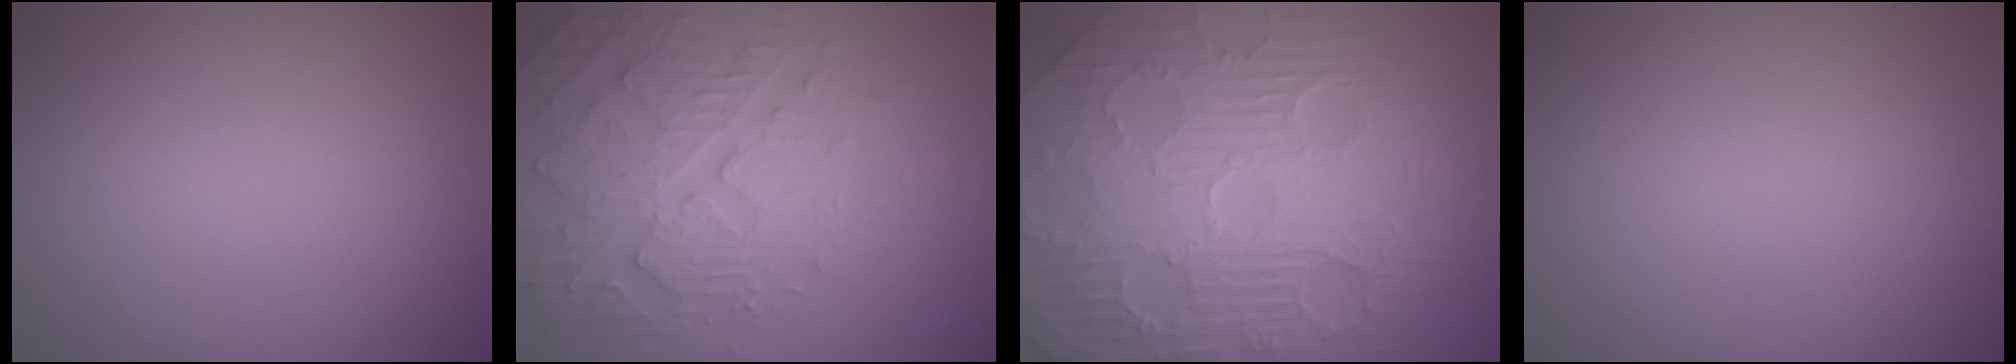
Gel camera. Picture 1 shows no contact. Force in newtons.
{"total": 4.6, "press": 4.4, "slide": 1.1}
{"total": 11.6, "press": 7.5, "slide": 8.9}
{"total": 0.0}